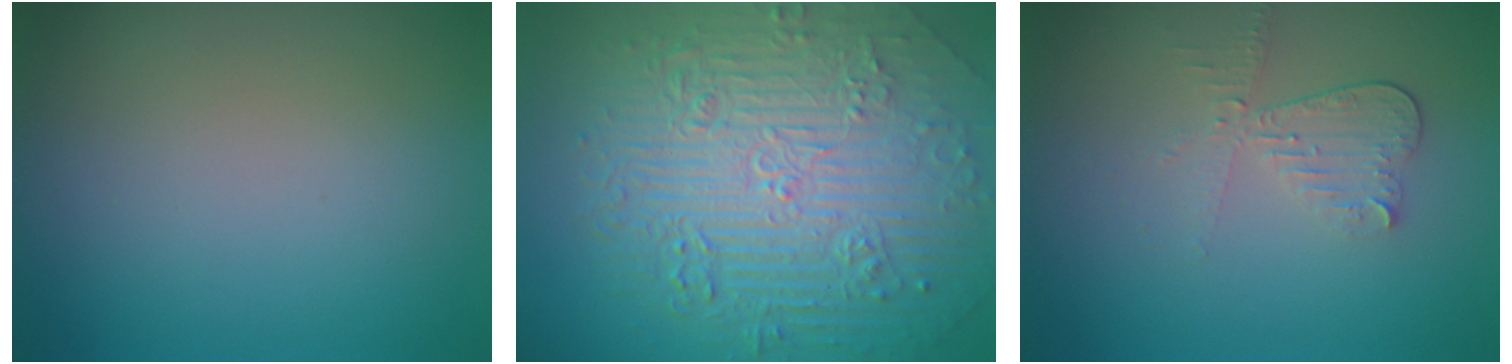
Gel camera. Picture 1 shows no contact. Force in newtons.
{"total": 11.0, "press": 7.4, "slide": 8.2}
{"total": 3.0, "press": 2.6, "slide": 1.4}